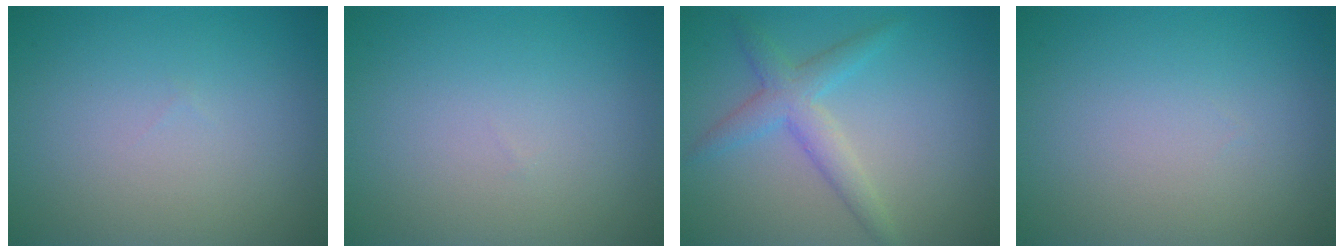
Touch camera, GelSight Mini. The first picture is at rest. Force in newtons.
{"total": 0.0}
{"total": 3.2, "press": 3.2, "slide": 0.1}
{"total": 0.0}